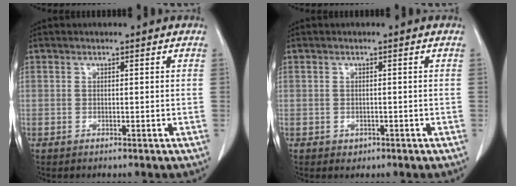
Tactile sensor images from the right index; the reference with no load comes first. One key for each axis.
{"total": 1.0, "fx": -0.6, "fy": 0.8, "fz": 0.3, "tx": -0.005, "ty": 0.002, "tz": -0.005}